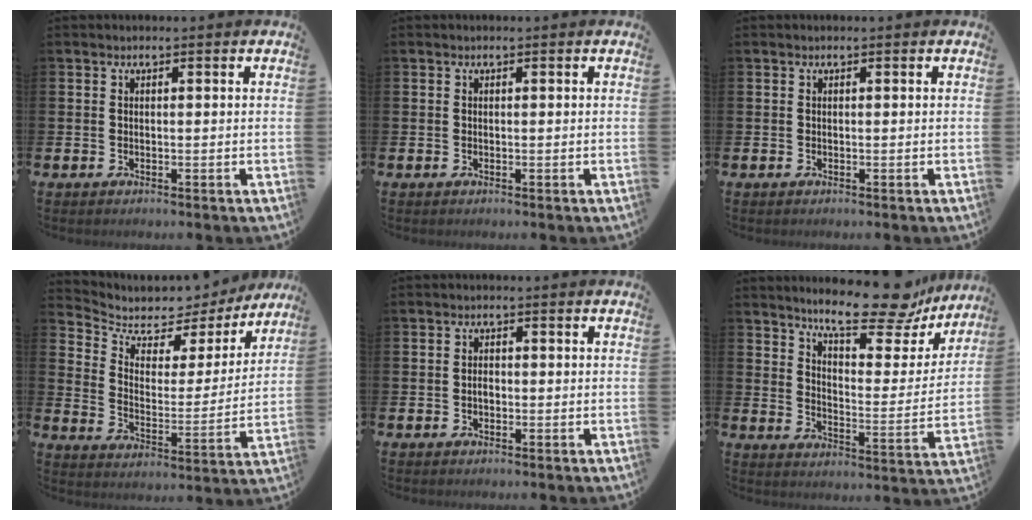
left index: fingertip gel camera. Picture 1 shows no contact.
{"total": 0.0}
{"total": 0.0}
{"total": 5.9, "force": [5.2, 2.7, 1.1], "torque": [-0.060, -0.040, 0.085]}
{"total": 1.3, "force": [-0.2, 0.8, 1.0], "torque": [-0.009, 0.001, -0.007]}
{"total": 13.7, "force": [11.2, 3.7, 6.9], "torque": [-0.124, -0.059, 0.191]}